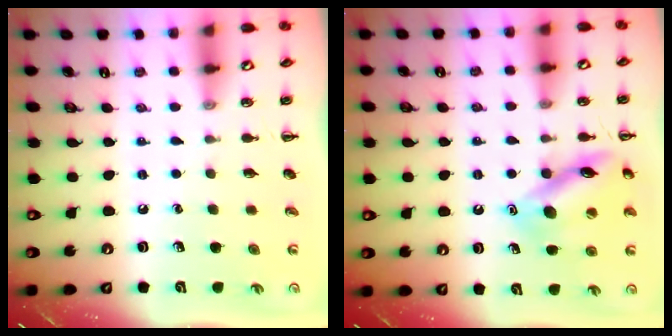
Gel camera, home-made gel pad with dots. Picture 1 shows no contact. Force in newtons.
{"total": 12.8, "press": 12.8, "slide": 0.8}